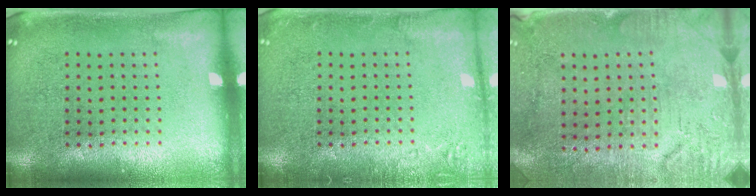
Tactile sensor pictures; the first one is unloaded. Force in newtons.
{"total": 1.8, "press": 1.7, "slide": 0.4}
{"total": 3.2, "press": 2.6, "slide": 1.8}